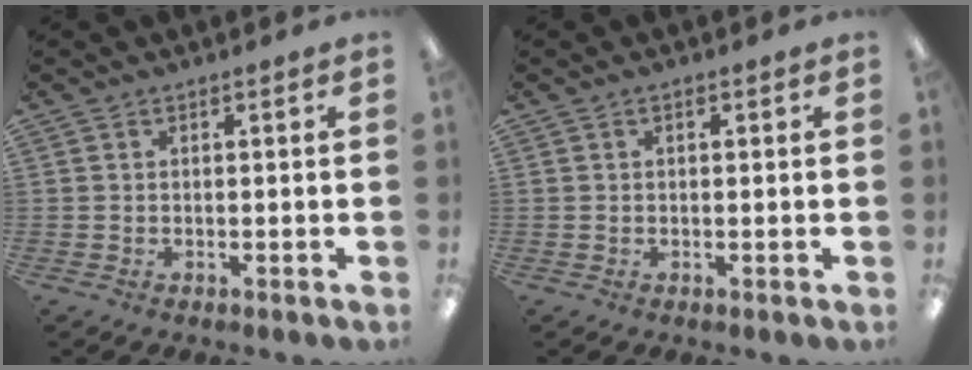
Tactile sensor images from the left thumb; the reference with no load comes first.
{"total": 0.8, "force": [0.2, 0.5, 0.5], "torque": [-0.010, 0.004, 0.003]}